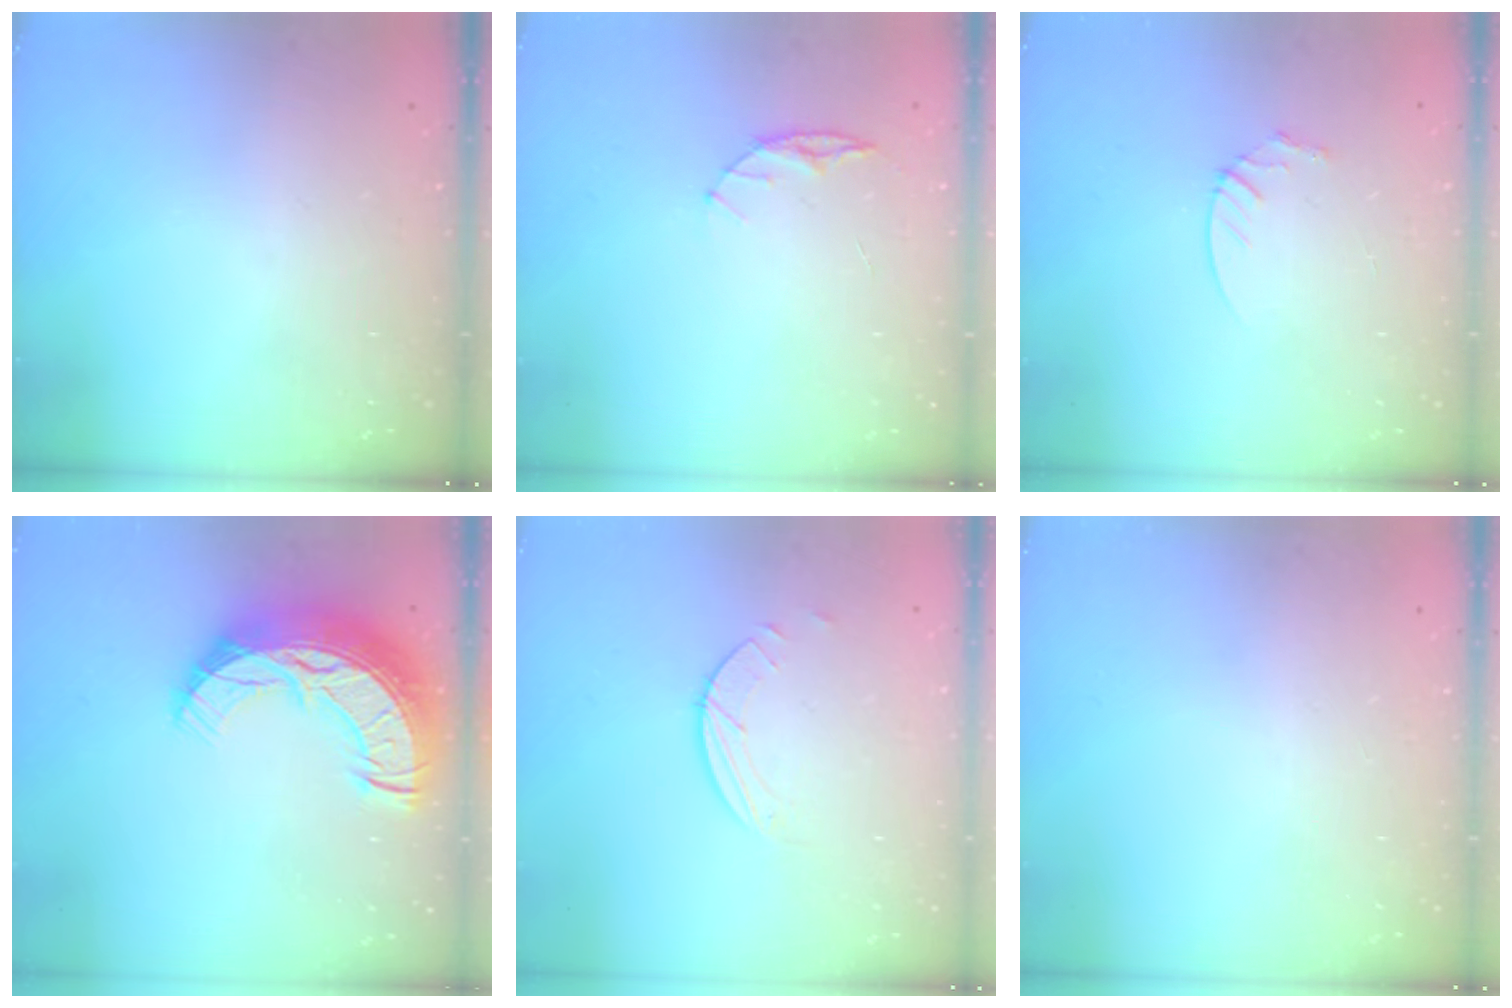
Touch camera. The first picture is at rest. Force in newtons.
{"total": 5.1, "press": 5.1, "slide": 0.6}
{"total": 3.6, "press": 3.6, "slide": 0.4}
{"total": 19.3, "press": 19.2, "slide": 1.4}
{"total": 1.7, "press": 1.7, "slide": 0.2}
{"total": 0.0}